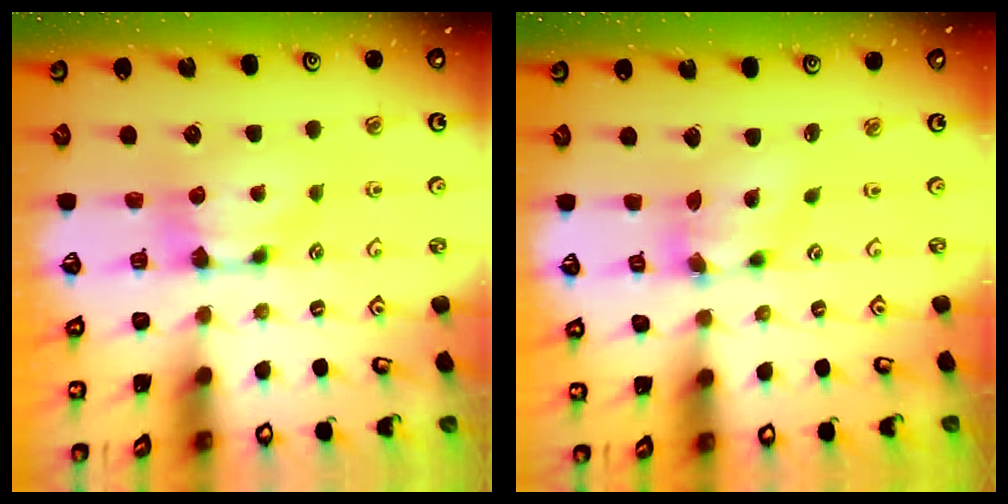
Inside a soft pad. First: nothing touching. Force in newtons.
{"total": 4.2, "press": 4.0, "slide": 1.5}